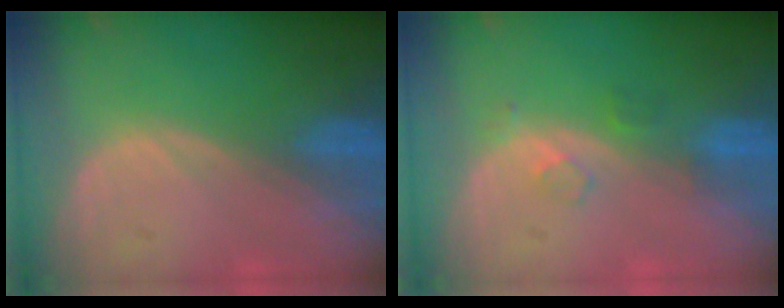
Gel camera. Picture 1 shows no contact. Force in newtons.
{"total": 2.1, "press": 2.1, "slide": 0.2}